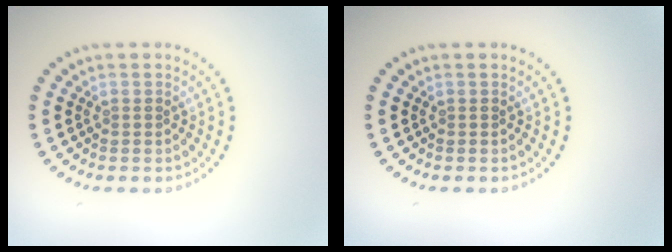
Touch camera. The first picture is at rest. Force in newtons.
{"total": 0.0}